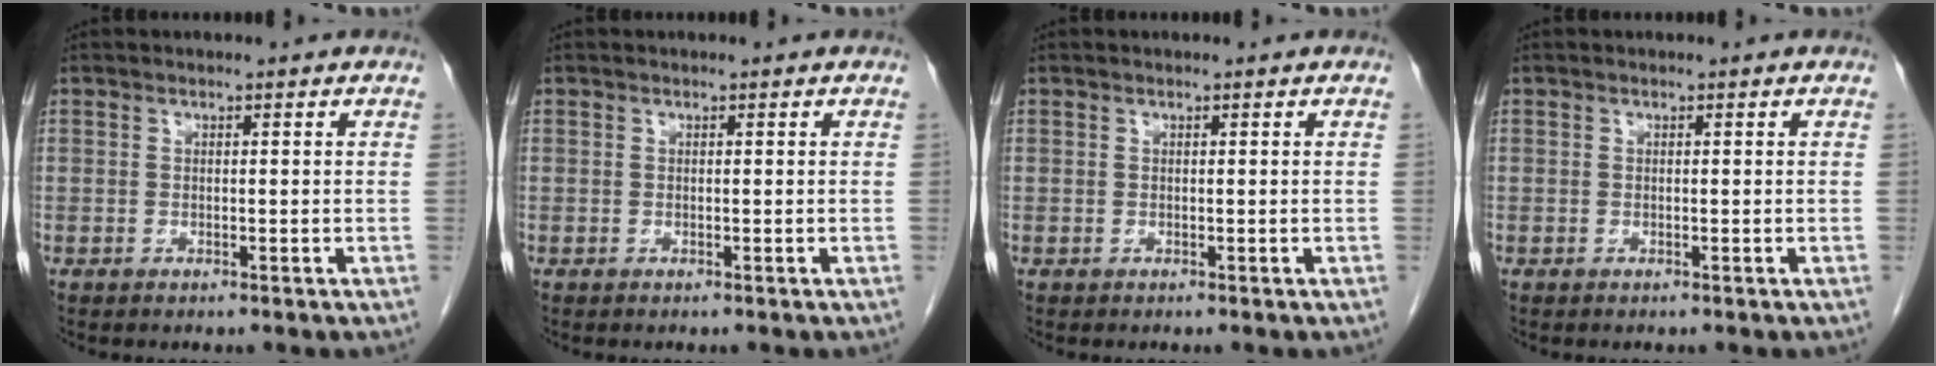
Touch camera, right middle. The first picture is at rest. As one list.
[{"total": 0.0}, {"total": 0.0}, {"total": 0.0}]